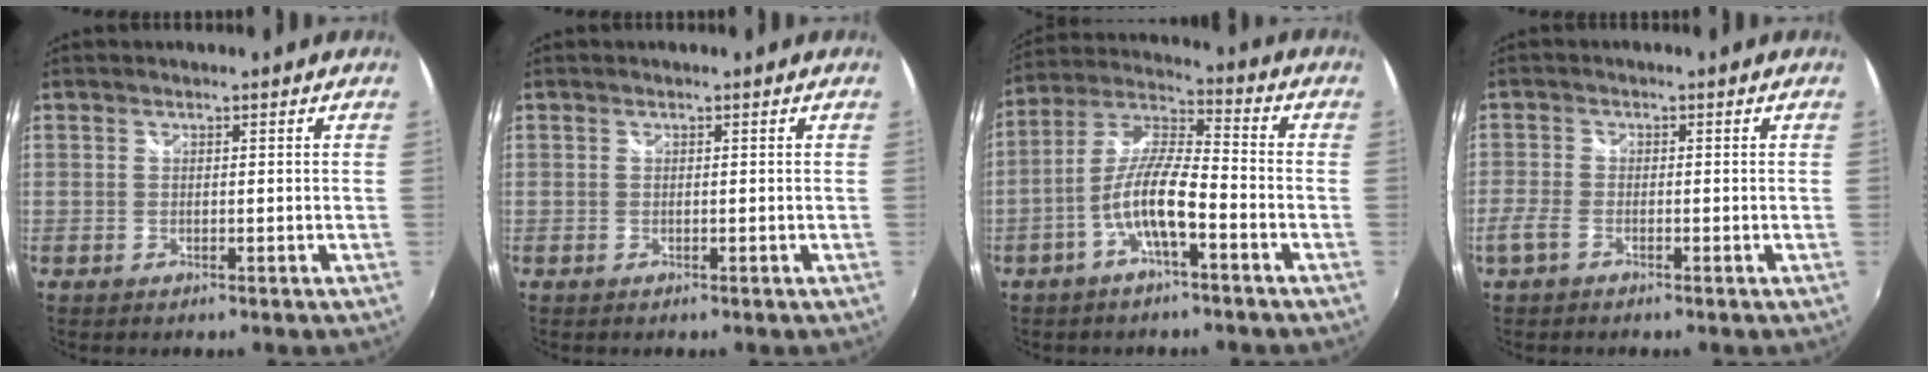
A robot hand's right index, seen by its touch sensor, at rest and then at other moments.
{"total": 0.0}
{"total": 9.8, "force": [-4.1, 2.0, 8.8], "torque": [-0.188, 0.011, -0.079]}
{"total": 3.1, "force": [-2.0, 1.4, 1.9], "torque": [-0.053, -0.003, -0.045]}